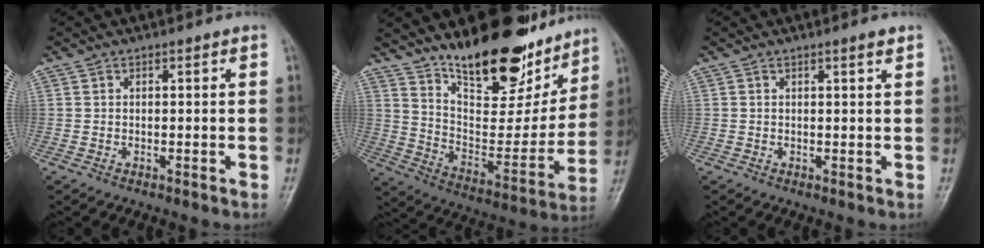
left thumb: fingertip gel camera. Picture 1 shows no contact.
{"total": 23.1, "force": [16.9, 9.1, 12.9], "torque": [-0.145, -0.094, 0.273]}
{"total": 1.3, "force": [0.9, 0.0, 1.0], "torque": [-0.011, -0.006, 0.014]}